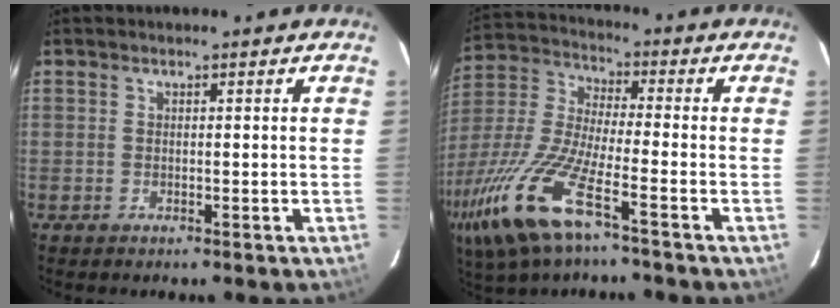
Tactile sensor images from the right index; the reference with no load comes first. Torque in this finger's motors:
{"motor_torque": [1.23, -0.91, 0.71, 0.21]}